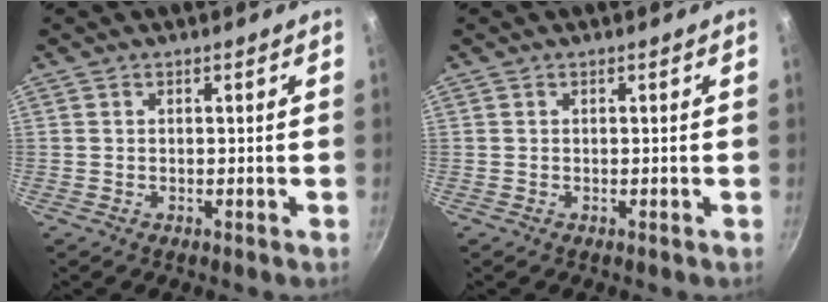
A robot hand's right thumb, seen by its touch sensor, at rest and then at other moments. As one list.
[{"total": 0.0}]